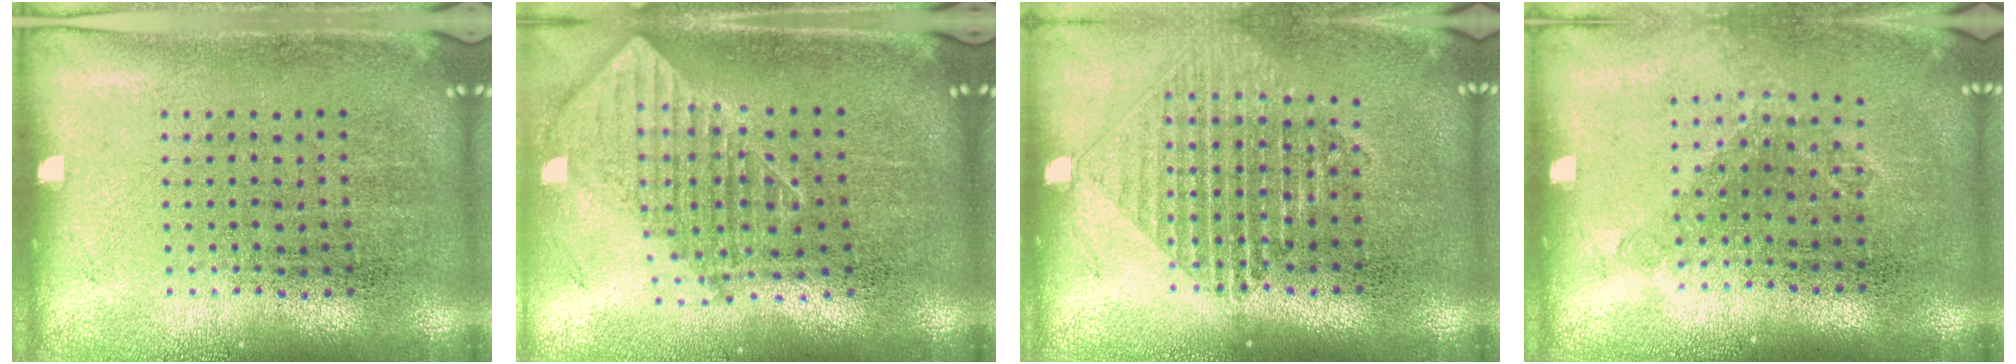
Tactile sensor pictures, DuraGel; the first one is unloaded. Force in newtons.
{"total": 1.8, "press": 1.5, "slide": 1.1}
{"total": 1.5, "press": 1.3, "slide": 0.7}
{"total": 1.2, "press": 0.9, "slide": 0.7}